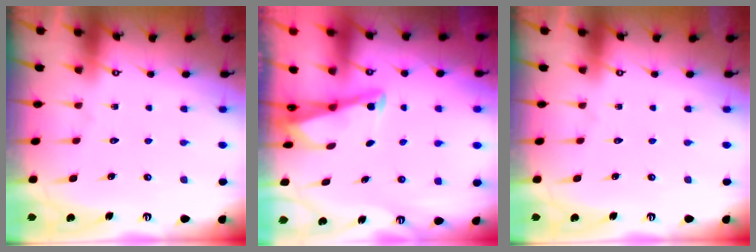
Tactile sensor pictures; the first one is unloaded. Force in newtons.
{"total": 2.9, "press": 2.8, "slide": 0.4}
{"total": 0.0}